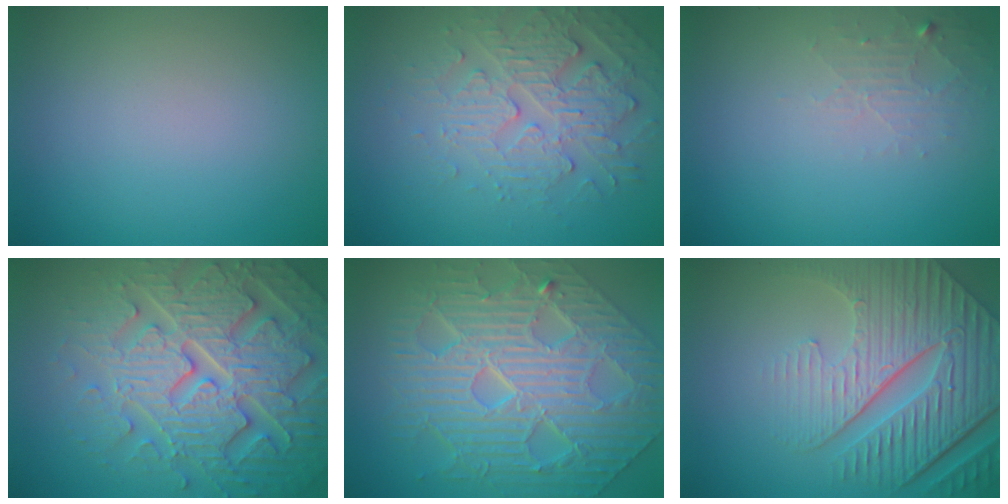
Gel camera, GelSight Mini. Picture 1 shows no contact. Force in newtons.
{"total": 4.0, "press": 3.6, "slide": 1.8}
{"total": 1.7, "press": 1.7, "slide": 0.3}
{"total": 8.2, "press": 7.9, "slide": 1.8}
{"total": 10.7, "press": 7.4, "slide": 7.7}
{"total": 8.9, "press": 6.2, "slide": 6.4}